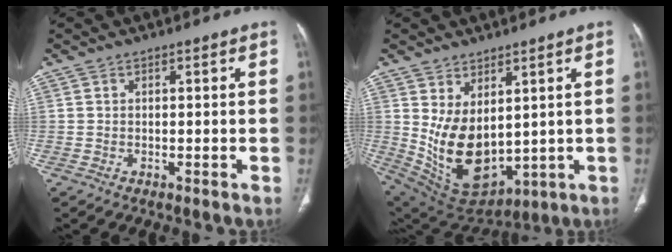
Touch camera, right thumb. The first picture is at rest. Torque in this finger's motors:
{"motor_torque": [-0.48, 1.45, 0.90, 0.89, 0.47]}